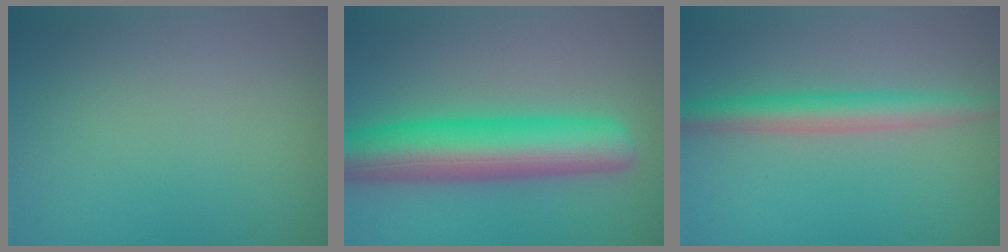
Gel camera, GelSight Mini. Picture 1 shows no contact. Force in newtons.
{"total": 9.0, "press": 9.0, "slide": 0.2}
{"total": 3.6, "press": 3.6, "slide": 0.1}